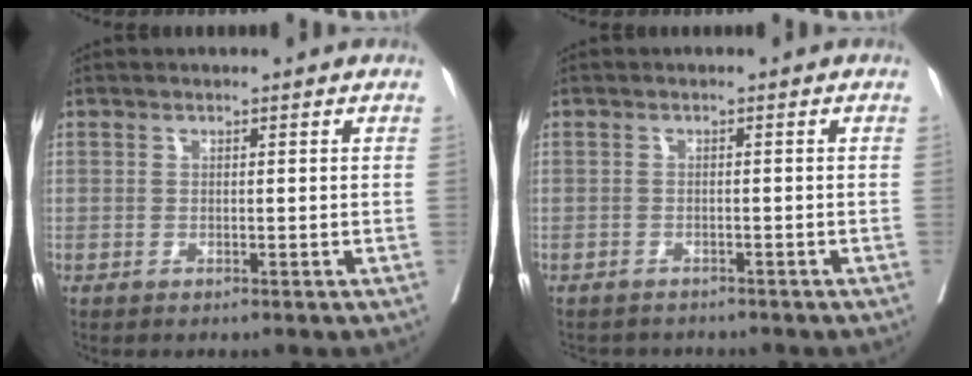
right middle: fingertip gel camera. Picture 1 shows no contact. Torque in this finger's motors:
{"motor_torque": [0.35, -0.38, 0.01, 0.00]}